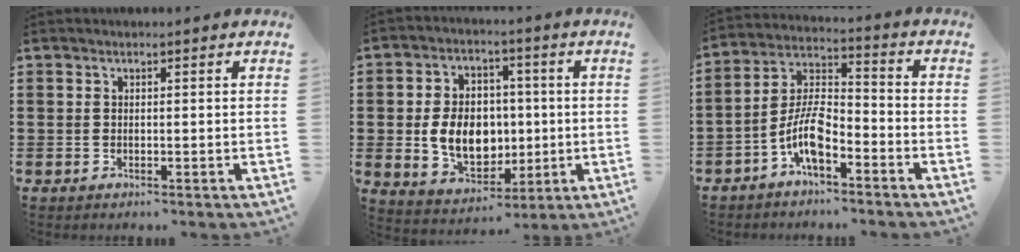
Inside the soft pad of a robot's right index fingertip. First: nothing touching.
{"total": 9.8, "force": [-0.4, 7.3, 6.5], "torque": [-0.127, 0.008, -0.009]}
{"total": 7.9, "force": [-4.4, 3.0, 5.9], "torque": [-0.134, 0.001, -0.087]}